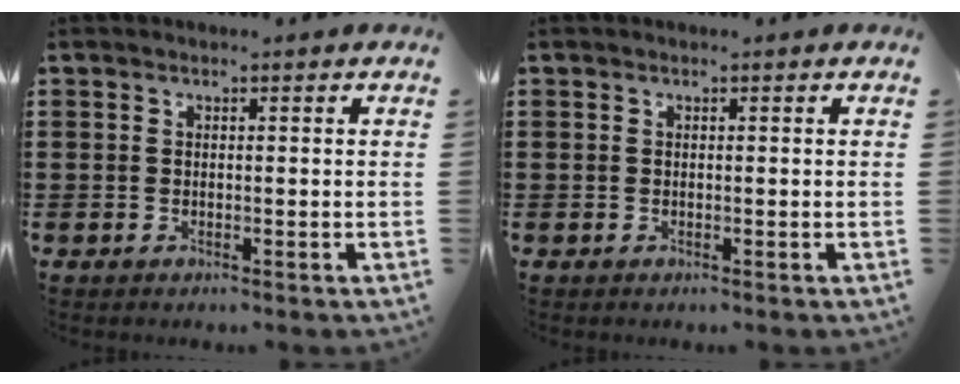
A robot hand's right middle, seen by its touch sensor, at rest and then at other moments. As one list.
[{"total": 0.0}]